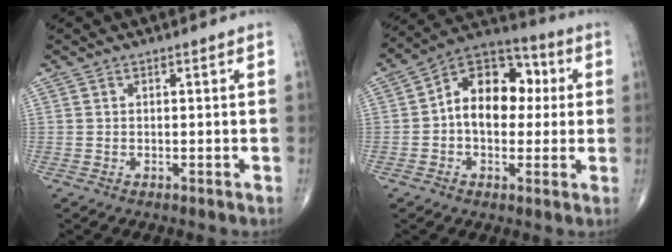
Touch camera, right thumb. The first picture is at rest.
{"total": 14.4, "force": [1.2, 9.8, 10.5], "torque": [-0.124, 0.033, 0.006]}